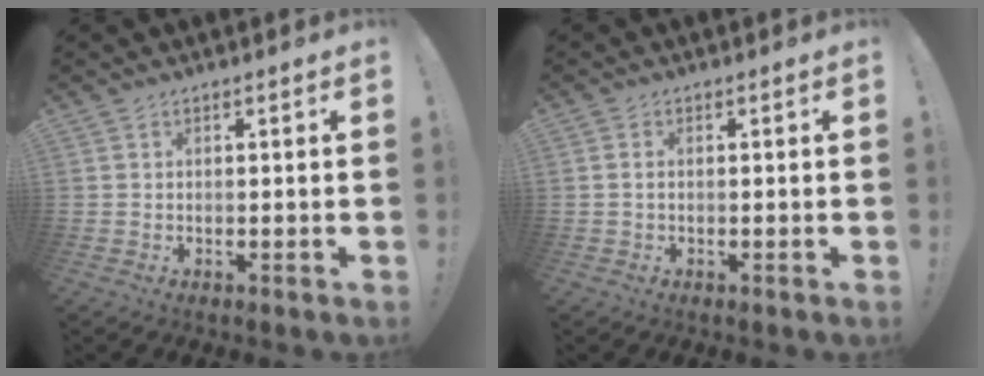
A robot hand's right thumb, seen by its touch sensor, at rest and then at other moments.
{"total": 0.8, "force": [-0.1, 0.4, 0.7], "torque": [-0.021, 0.005, -0.002]}